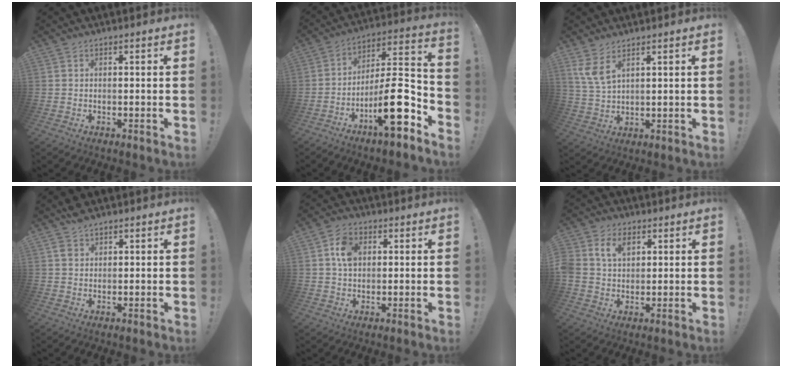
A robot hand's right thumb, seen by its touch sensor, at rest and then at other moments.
{"total": 18.6, "force": [-8.4, 5.2, 15.8], "torque": [-0.248, 0.043, -0.131]}
{"total": 6.0, "force": [3.9, 1.8, 4.1], "torque": [-0.091, -0.020, 0.073]}
{"total": 2.8, "force": [2.1, 1.5, 1.0], "torque": [-0.023, -0.007, 0.040]}
{"total": 6.9, "force": [1.6, 5.0, 4.4], "torque": [-0.068, 0.007, 0.031]}
{"total": 7.7, "force": [2.9, 5.6, 4.3], "torque": [-0.091, 0.006, 0.057]}